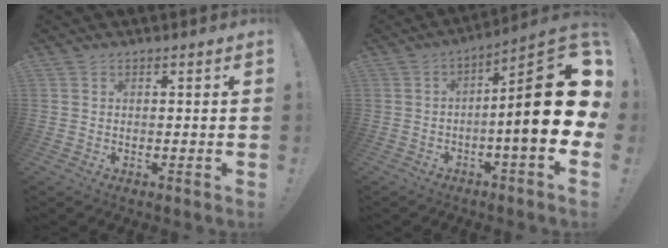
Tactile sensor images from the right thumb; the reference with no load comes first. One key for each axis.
{"total": 21.4, "fx": 0.1, "fy": 3.9, "fz": 21.0, "tx": -0.316, "ty": -0.003, "tz": -0.001}